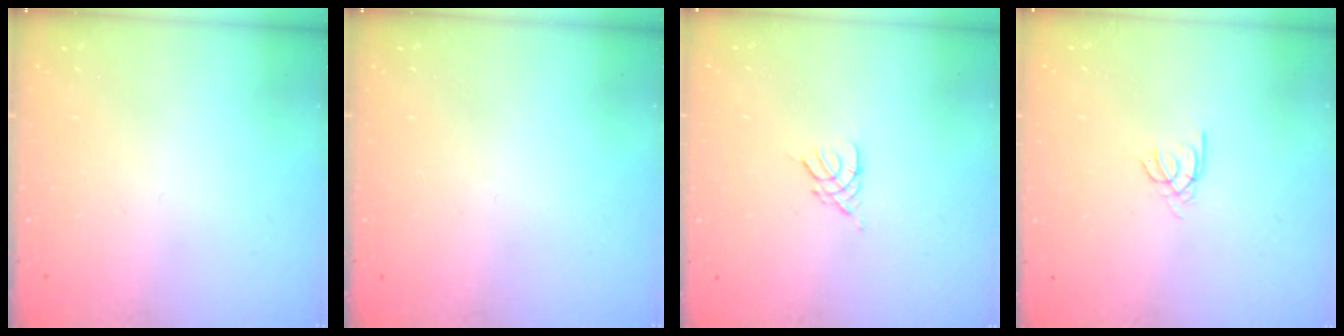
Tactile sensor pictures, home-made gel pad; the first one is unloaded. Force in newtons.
{"total": 0.0}
{"total": 2.7, "press": 2.7, "slide": 0.5}
{"total": 2.1, "press": 2.1, "slide": 0.2}